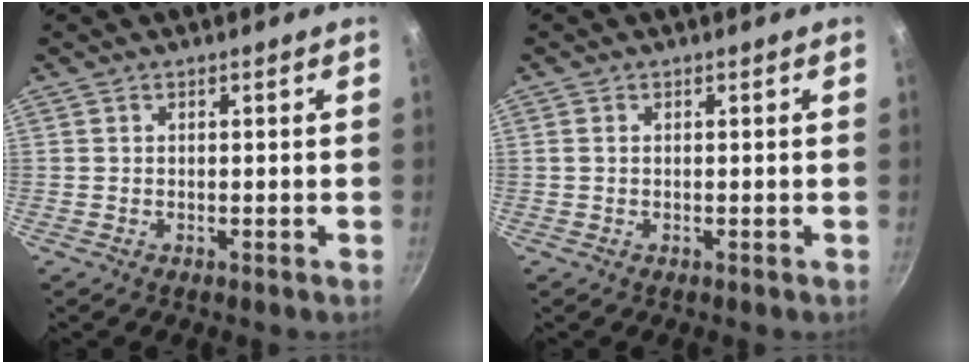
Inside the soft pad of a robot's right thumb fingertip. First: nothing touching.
{"total": 0.8, "force": [0.1, 0.5, 0.6], "torque": [-0.011, 0.001, 0.001]}